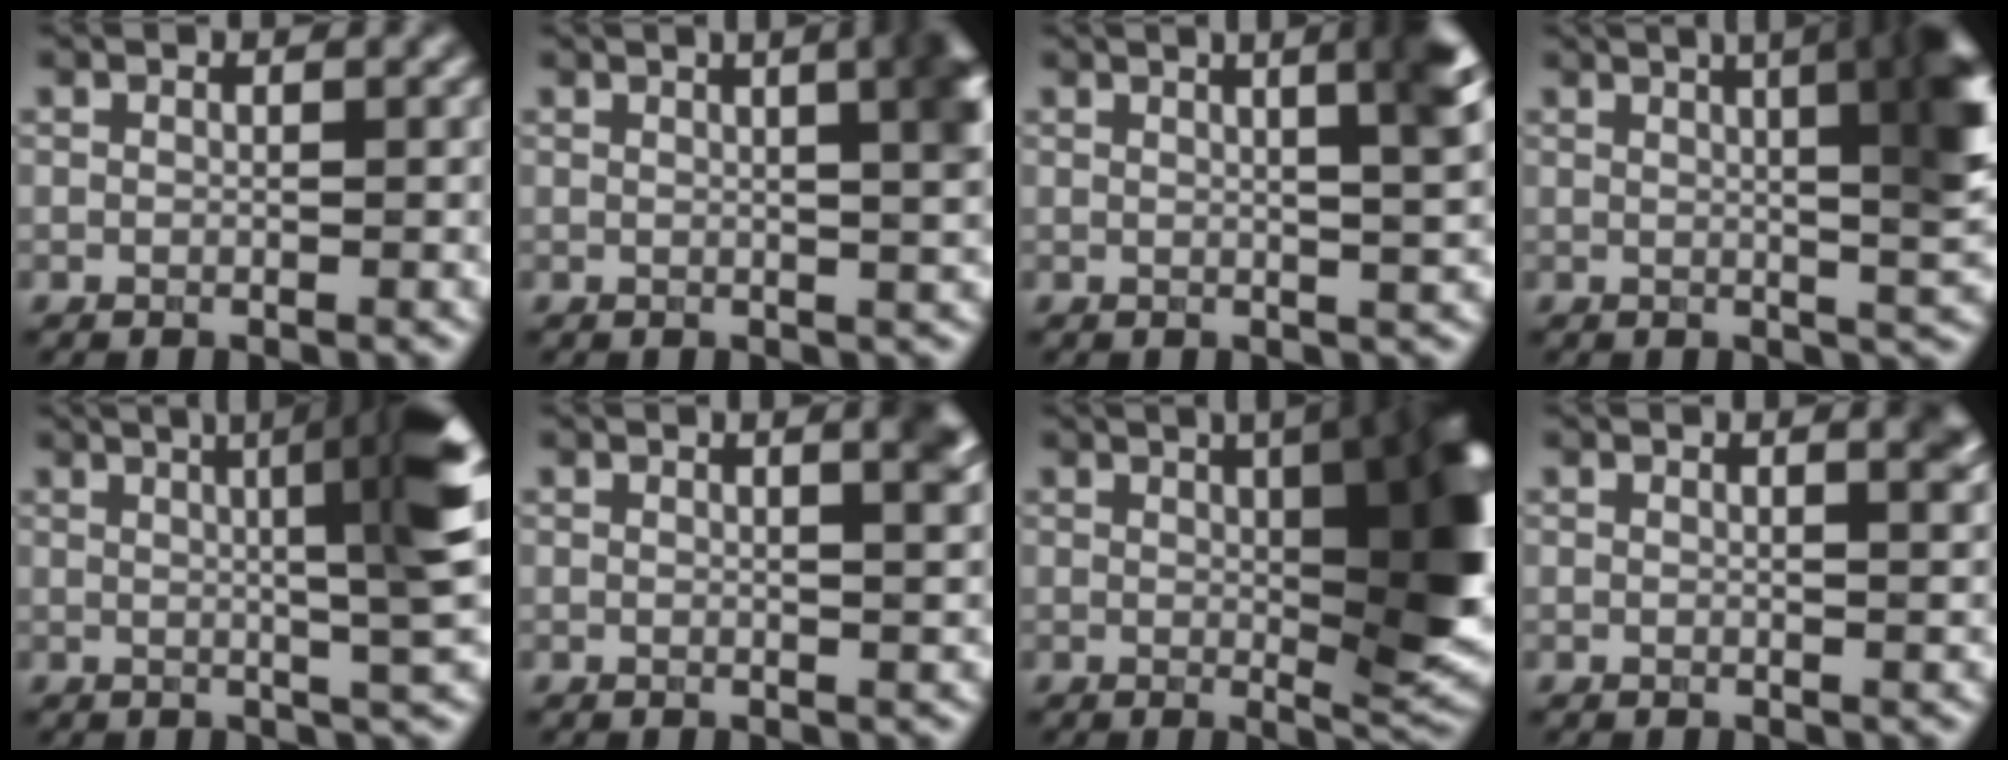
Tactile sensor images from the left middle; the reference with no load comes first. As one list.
[{"total": 7.5, "force": [2.1, 3.1, 6.5], "torque": [-0.020, 0.033, 0.006]}, {"total": 7.3, "force": [2.5, 2.6, 6.3], "torque": [-0.035, 0.034, 0.008]}, {"total": 12.1, "force": [3.3, 4.6, 10.7], "torque": [-0.073, 0.044, 0.020]}, {"total": 9.0, "force": [1.9, 1.4, 8.7], "torque": [-0.092, 0.019, 0.026]}, {"total": 3.8, "force": [1.6, 1.5, 3.1], "torque": [-0.011, 0.011, 0.005]}, {"total": 14.5, "force": [2.7, 5.7, 13.0], "torque": [-0.106, 0.006, 0.032]}, {"total": 2.6, "force": [1.2, 0.9, 2.1], "torque": [-0.009, 0.004, 0.010]}]